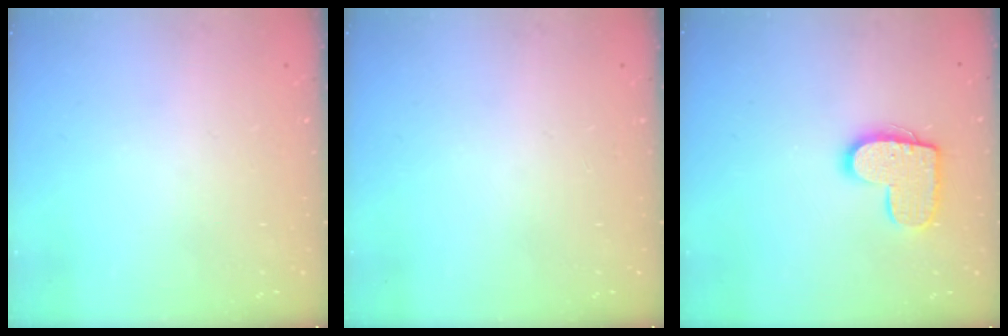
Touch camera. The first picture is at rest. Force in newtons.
{"total": 0.0}
{"total": 12.4, "press": 12.4, "slide": 0.6}